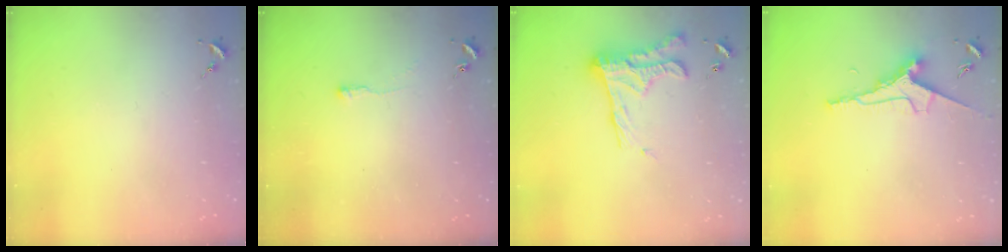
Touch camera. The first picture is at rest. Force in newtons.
{"total": 2.5, "press": 2.5, "slide": 0.5}
{"total": 17.9, "press": 17.9, "slide": 0.9}
{"total": 9.0, "press": 9.0, "slide": 0.8}